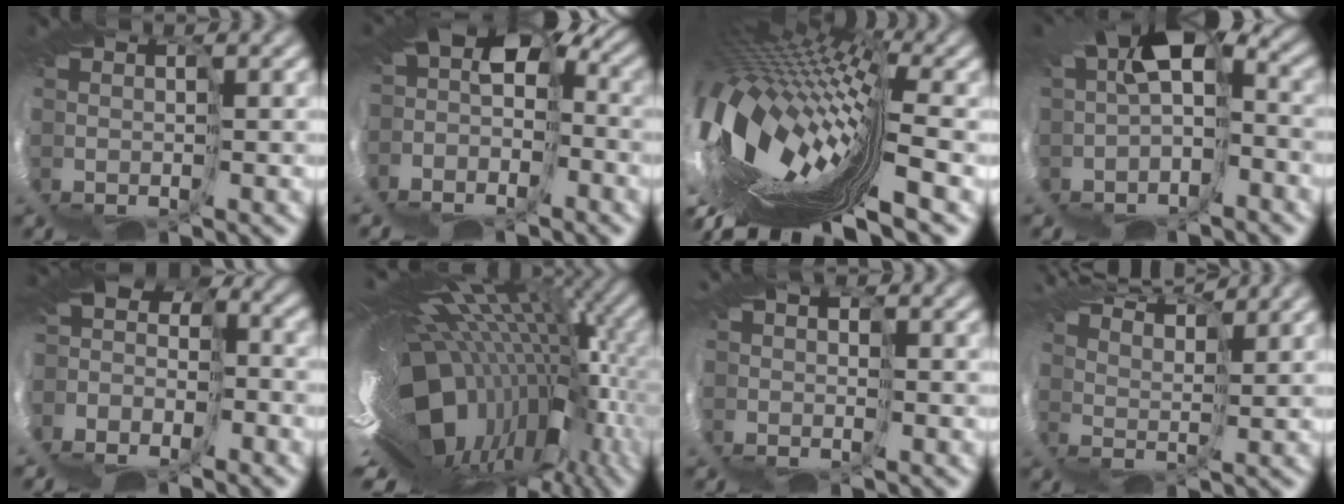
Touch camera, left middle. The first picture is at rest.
{"total": 5.0, "force": [-2.8, 3.3, 2.6], "torque": [-0.051, -0.029, -0.012]}
{"total": 11.7, "force": [-1.4, 3.0, 11.2], "torque": [-0.188, -0.022, -0.024]}
{"total": 5.7, "force": [-1.6, 2.2, 5.0], "torque": [-0.089, -0.017, -0.013]}
{"total": 4.7, "force": [-3.9, 2.2, 1.6], "torque": [-0.048, -0.026, -0.040]}
{"total": 15.1, "force": [0.3, 8.2, 12.7], "torque": [-0.191, -0.030, 0.021]}
{"total": 0.7, "force": [-0.6, 0.1, -0.1], "torque": [0.027, 0.002, -0.012]}
{"total": 7.1, "force": [6.9, -1.7, -0.5], "torque": [0.011, 0.024, 0.100]}